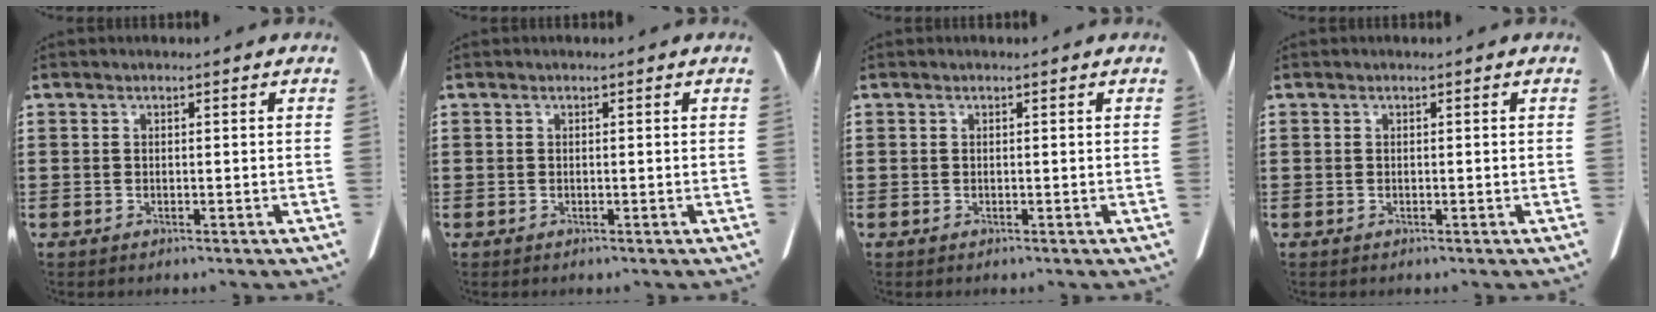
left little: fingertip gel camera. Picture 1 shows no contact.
{"total": 0.0}
{"total": 0.0}
{"total": 0.0}